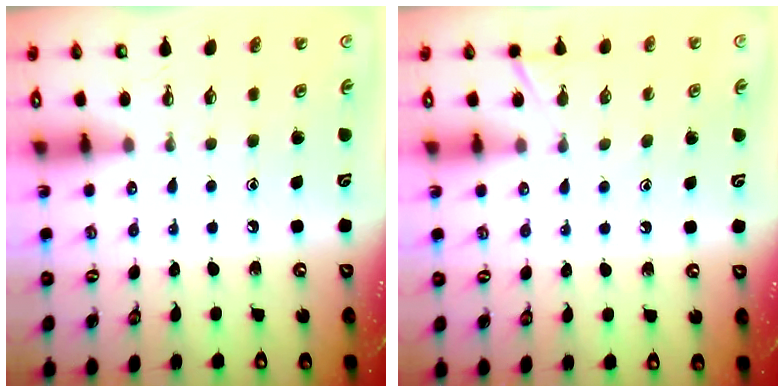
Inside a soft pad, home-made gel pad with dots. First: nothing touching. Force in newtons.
{"total": 6.4, "press": 6.4, "slide": 0.3}